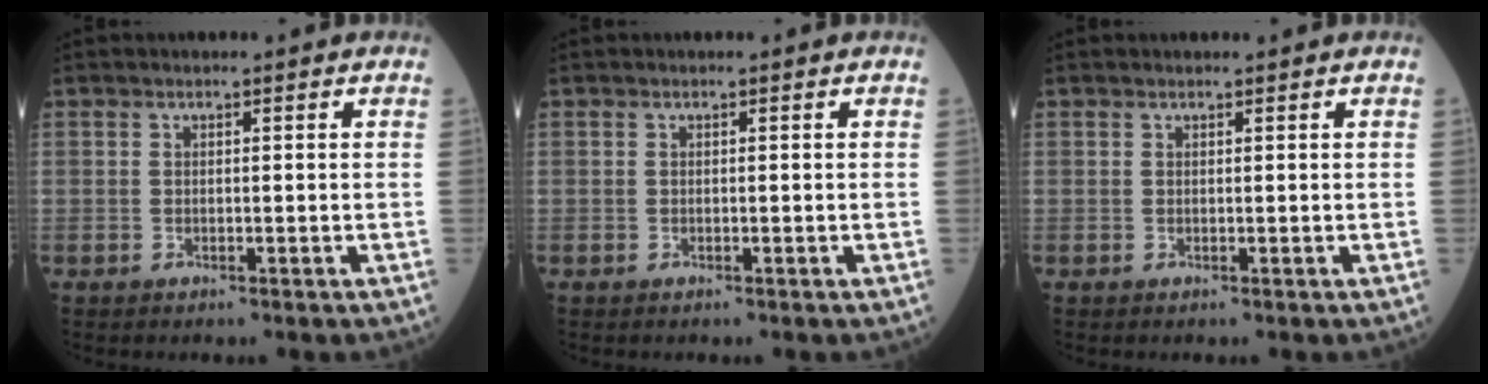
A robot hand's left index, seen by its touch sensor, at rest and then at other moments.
{"total": 0.0}
{"total": 0.5, "force": [0.5, 0.0, 0.1], "torque": [-0.005, 0.002, 0.008]}